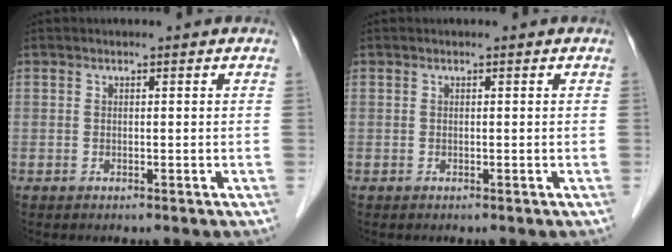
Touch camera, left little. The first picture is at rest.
{"total": 0.0}